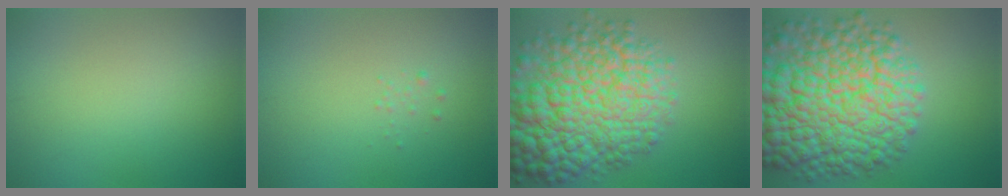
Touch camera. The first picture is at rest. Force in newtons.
{"total": 0.7, "press": 0.7, "slide": 0.1}
{"total": 12.5, "press": 12.5, "slide": 0.3}
{"total": 14.7, "press": 14.7, "slide": 0.5}